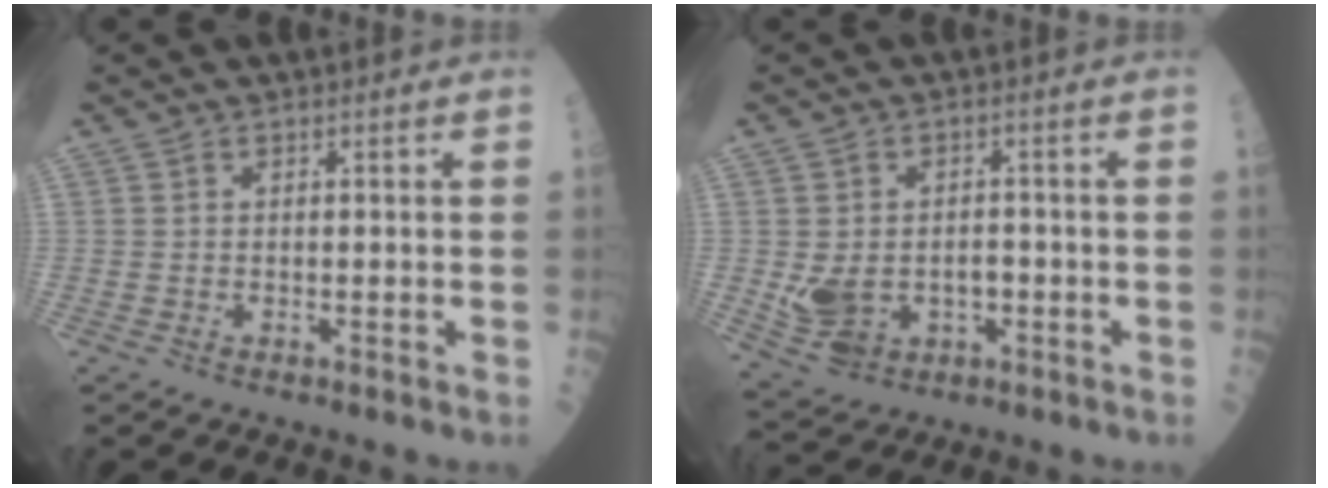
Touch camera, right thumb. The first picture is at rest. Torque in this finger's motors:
{"motor_torque": [0.04, 0.04, 0.39, 0.26, 0.17]}